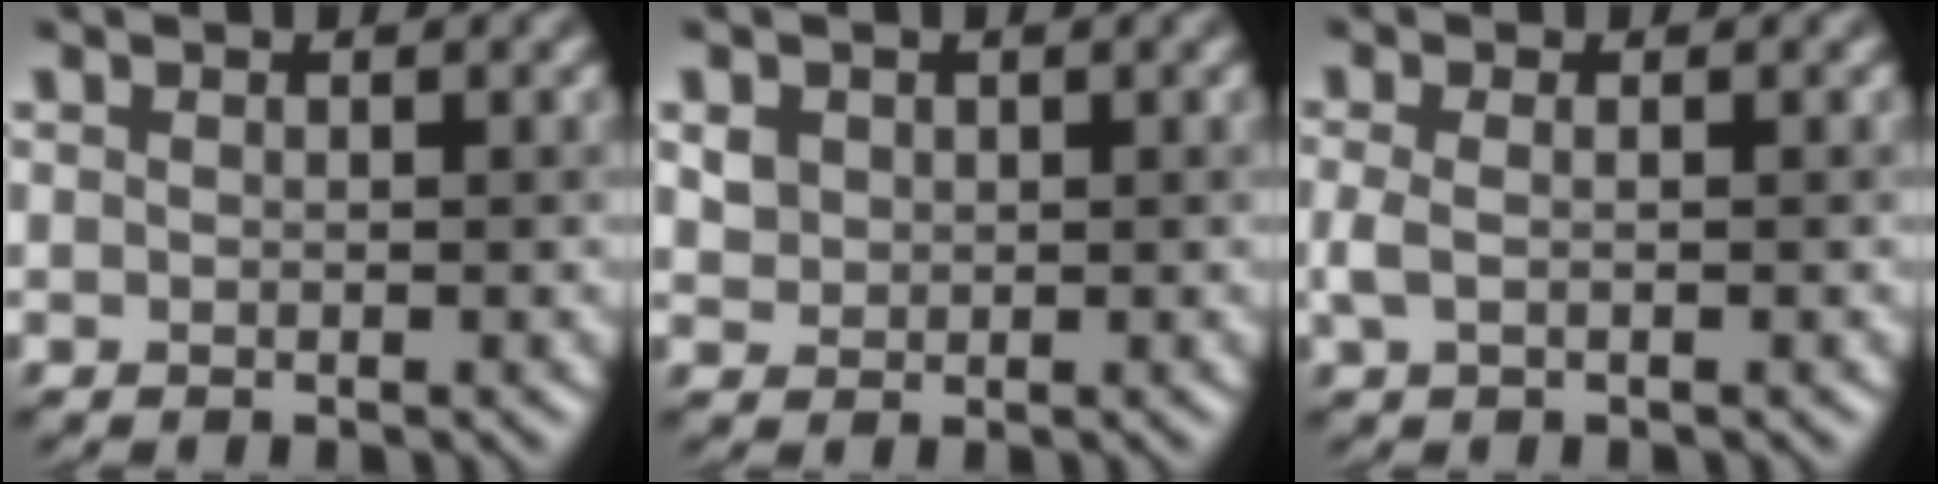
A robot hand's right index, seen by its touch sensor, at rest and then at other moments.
{"total": 1.3, "force": [0.5, 1.2, 0.3], "torque": [-0.006, -0.005, 0.013]}
{"total": 1.3, "force": [-0.2, 0.5, 1.2], "torque": [-0.029, 0.001, -0.006]}